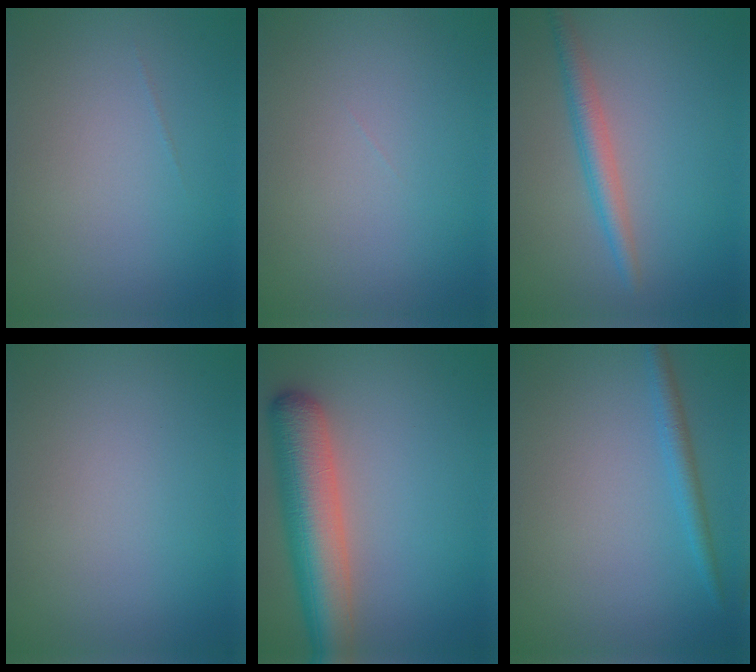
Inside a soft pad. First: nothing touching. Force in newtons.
{"total": 0.0}
{"total": 2.5, "press": 2.5, "slide": 0.0}
{"total": 0.0}
{"total": 7.4, "press": 7.4, "slide": 0.5}
{"total": 1.8, "press": 1.8, "slide": 0.2}